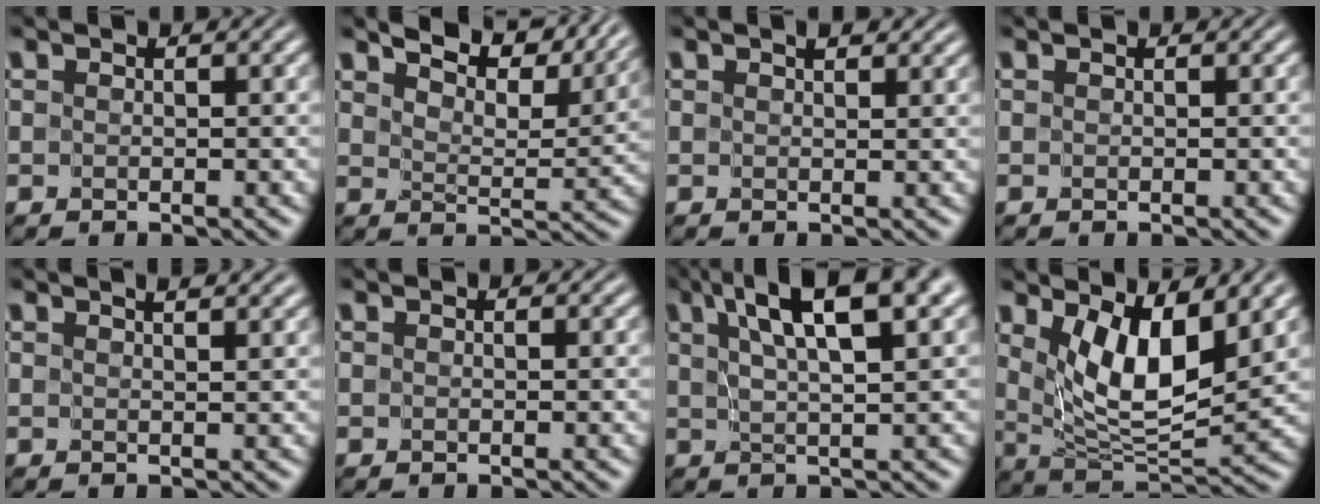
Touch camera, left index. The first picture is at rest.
{"total": 9.3, "force": [7.8, 2.6, 4.2], "torque": [-0.064, 0.011, 0.093]}
{"total": 1.6, "force": [1.0, 0.7, 1.0], "torque": [-0.010, 0.003, 0.017]}
{"total": 0.0}
{"total": 3.8, "force": [2.8, 1.4, 2.2], "torque": [-0.009, 0.025, 0.014]}
{"total": 0.8, "force": [0.6, 0.4, 0.3], "torque": [0.000, 0.002, 0.009]}
{"total": 8.1, "force": [4.0, 2.0, 6.7], "torque": [-0.096, 0.021, 0.062]}
{"total": 7.7, "force": [2.6, 2.8, 6.6], "torque": [-0.122, -0.018, 0.053]}